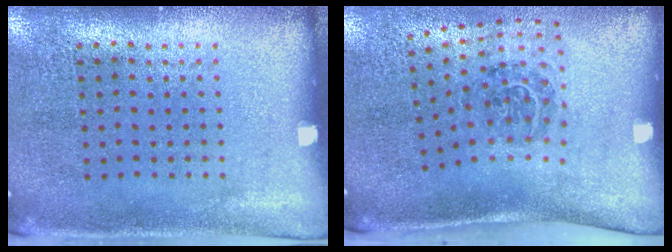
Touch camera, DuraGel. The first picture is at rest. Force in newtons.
{"total": 1.7, "press": 1.1, "slide": 1.4}